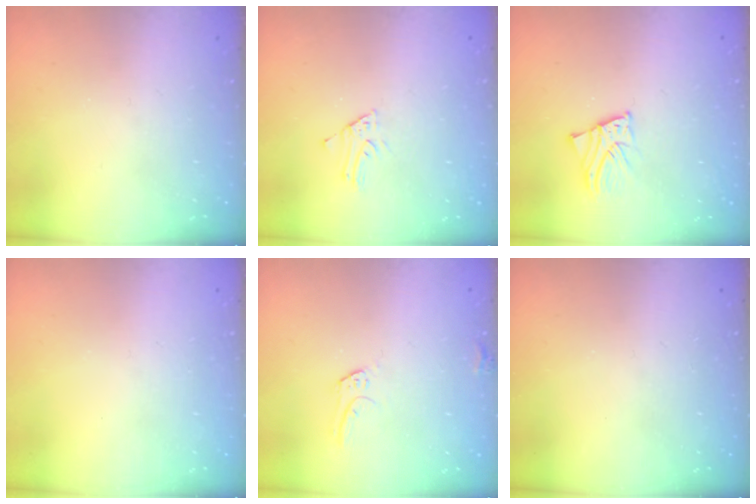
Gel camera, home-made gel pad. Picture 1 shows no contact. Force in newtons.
{"total": 1.7, "press": 1.7, "slide": 0.2}
{"total": 2.3, "press": 2.3, "slide": 0.3}
{"total": 0.0}
{"total": 6.5, "press": 6.5, "slide": 0.4}
{"total": 0.0}